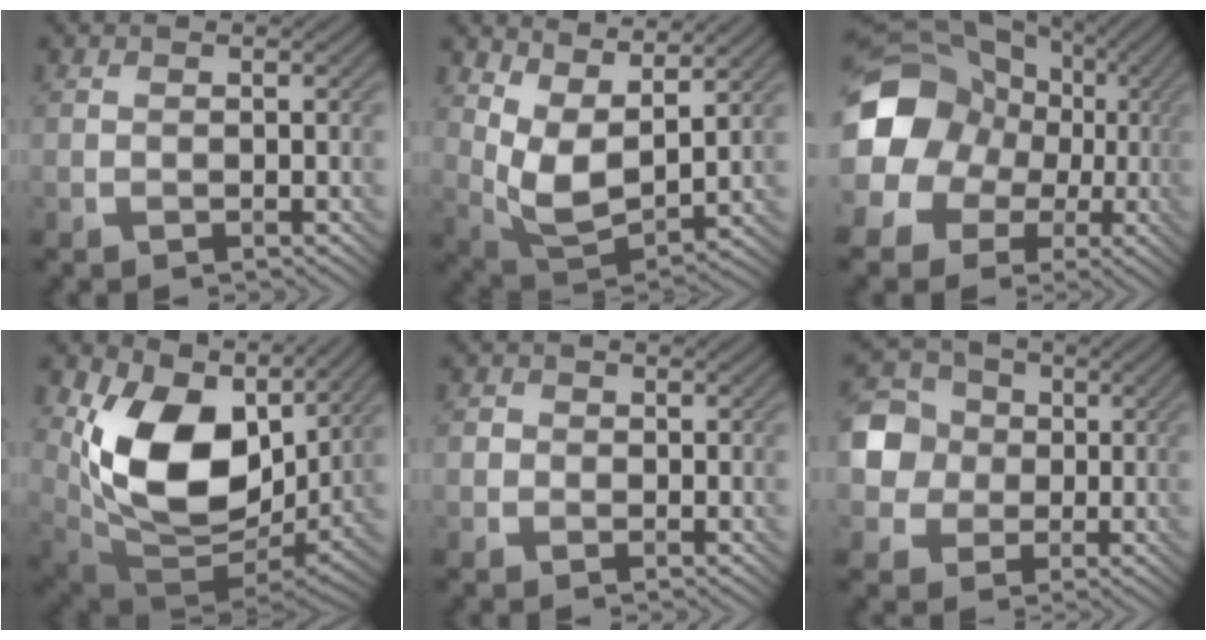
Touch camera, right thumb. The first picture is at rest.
{"total": 8.8, "force": [4.5, 3.8, 6.5], "torque": [-0.152, -0.008, 0.093]}
{"total": 16.7, "force": [1.3, 14.9, 7.6], "torque": [-0.203, -0.007, -0.004]}
{"total": 15.1, "force": [4.9, 9.7, 10.5], "torque": [-0.199, -0.012, 0.096]}
{"total": 1.6, "force": [-0.1, 1.5, 0.3], "torque": [0.002, 0.002, -0.009]}
{"total": 7.0, "force": [0.0, 6.4, 2.9], "torque": [-0.069, 0.008, -0.009]}